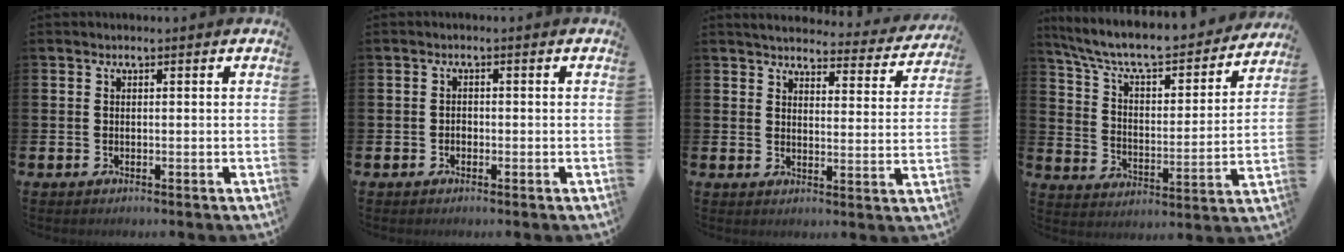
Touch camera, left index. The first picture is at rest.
{"total": 1.0, "force": [-0.5, 0.7, 0.3], "torque": [-0.005, 0.002, -0.012]}
{"total": 3.9, "force": [3.7, 0.8, 0.8], "torque": [-0.024, -0.033, 0.058]}
{"total": 8.2, "force": [7.3, 1.8, 3.2], "torque": [-0.091, -0.056, 0.119]}